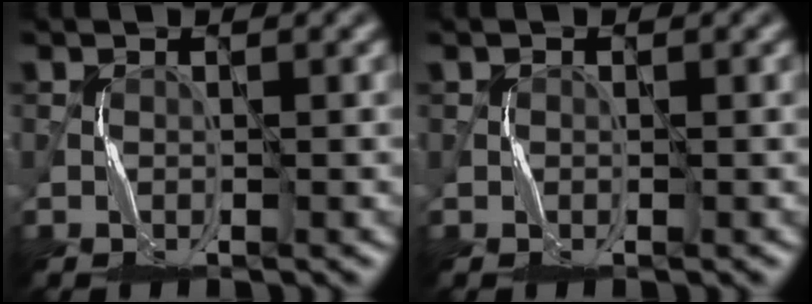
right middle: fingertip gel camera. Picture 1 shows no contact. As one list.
[{"total": 0.0}]